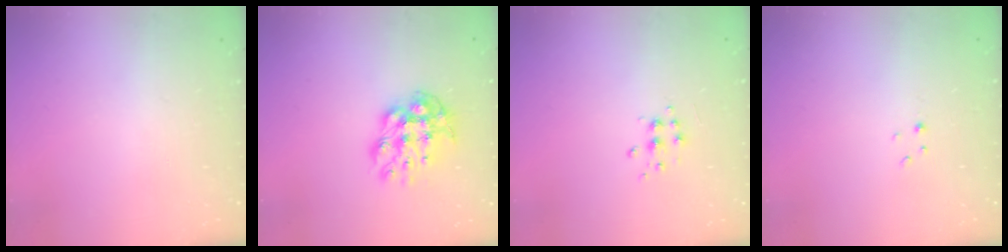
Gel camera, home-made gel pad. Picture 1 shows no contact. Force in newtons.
{"total": 10.6, "press": 10.6, "slide": 0.6}
{"total": 5.8, "press": 5.7, "slide": 0.6}
{"total": 1.1, "press": 1.1, "slide": 0.2}